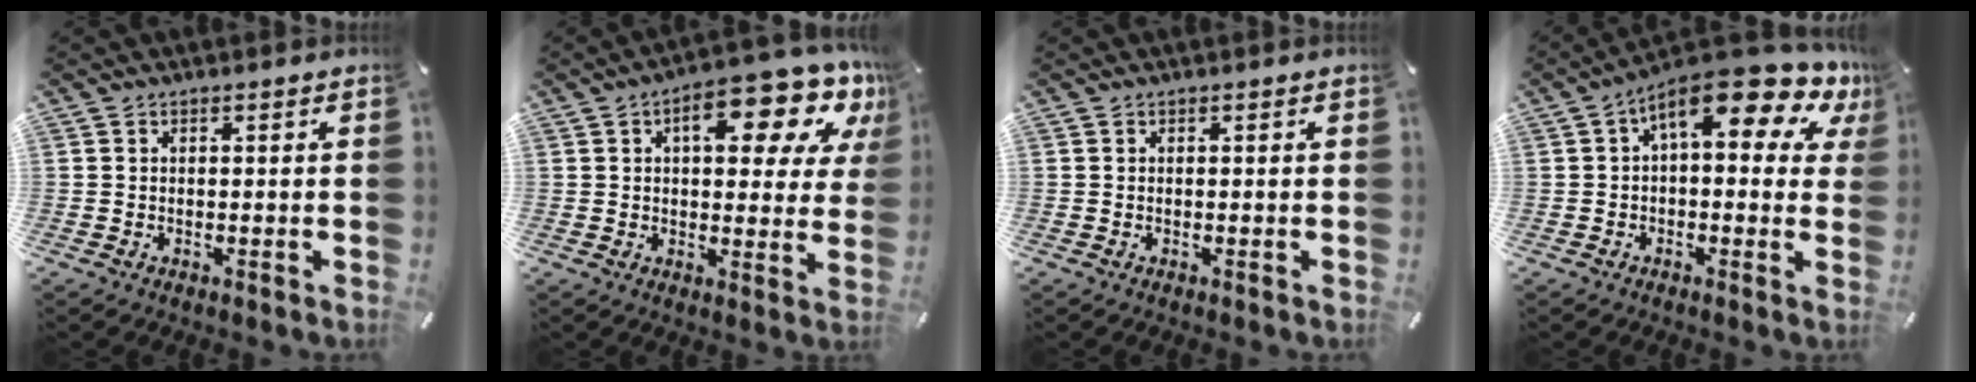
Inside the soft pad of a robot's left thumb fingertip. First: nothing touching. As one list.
[{"total": 17.2, "force": [8.5, 7.5, 12.9], "torque": [-0.164, -0.047, 0.132]}, {"total": 0.0}, {"total": 15.1, "force": [7.8, 5.4, 11.8], "torque": [-0.184, -0.053, 0.127]}]